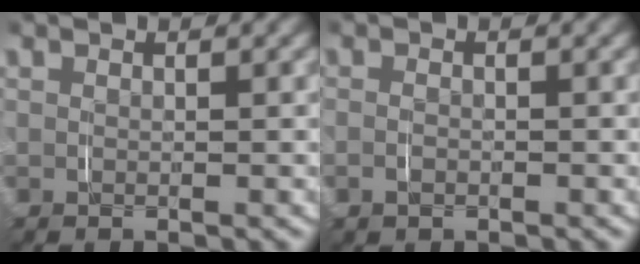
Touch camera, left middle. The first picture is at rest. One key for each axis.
{"total": 1.0, "fx": -0.4, "fy": 0.7, "fz": 0.6, "tx": -0.021, "ty": -0.003, "tz": -0.005}